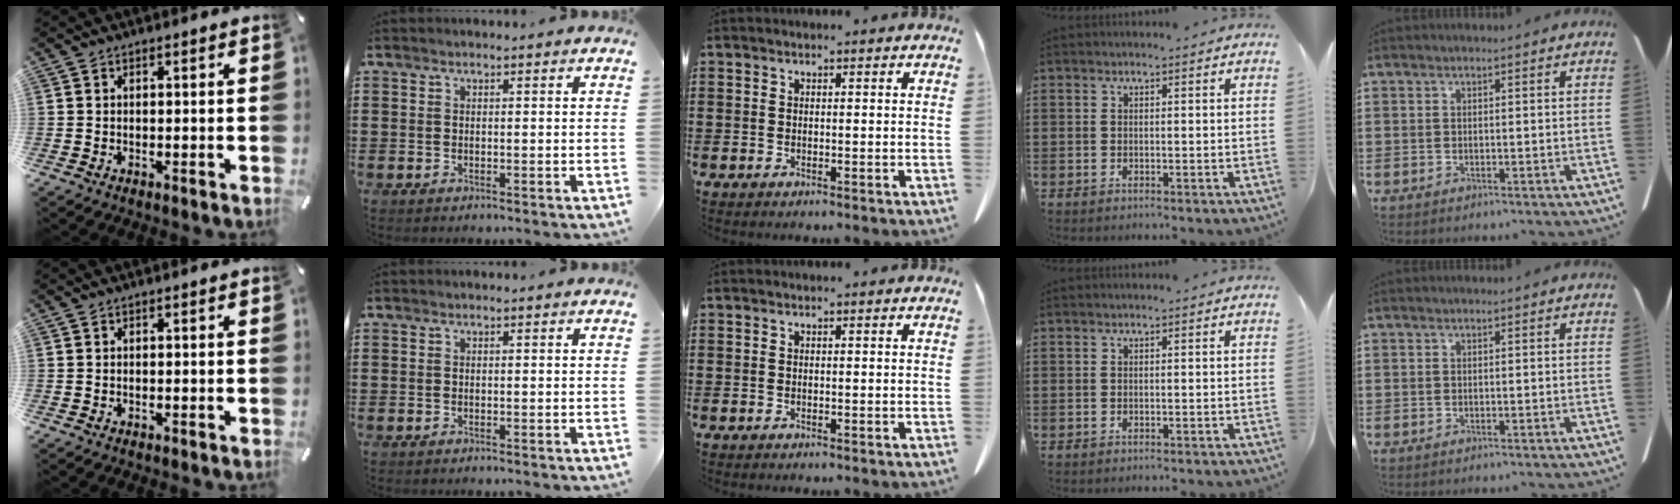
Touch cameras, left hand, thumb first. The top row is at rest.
{}